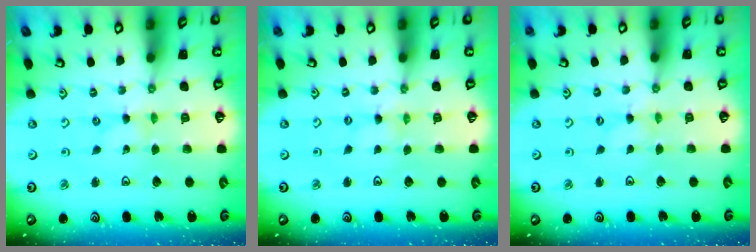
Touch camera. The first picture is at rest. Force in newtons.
{"total": 0.0}
{"total": 0.0}